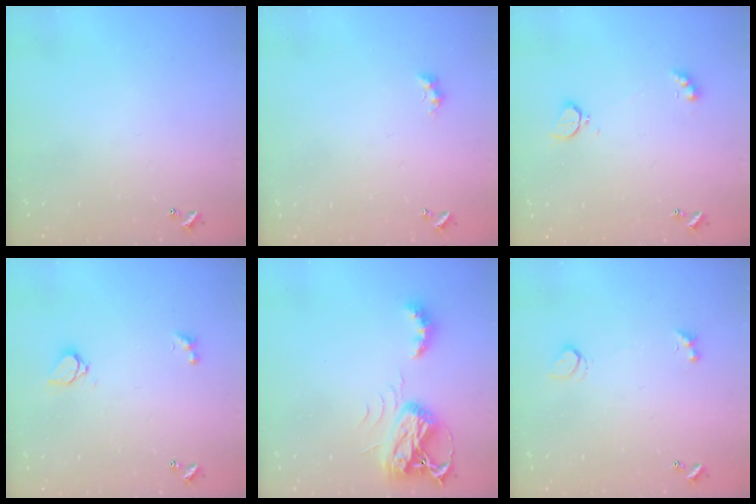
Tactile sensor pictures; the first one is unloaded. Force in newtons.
{"total": 2.7, "press": 2.6, "slide": 0.6}
{"total": 2.8, "press": 2.7, "slide": 0.6}
{"total": 1.6, "press": 1.5, "slide": 0.5}
{"total": 7.9, "press": 7.9, "slide": 0.8}
{"total": 1.8, "press": 1.8, "slide": 0.5}